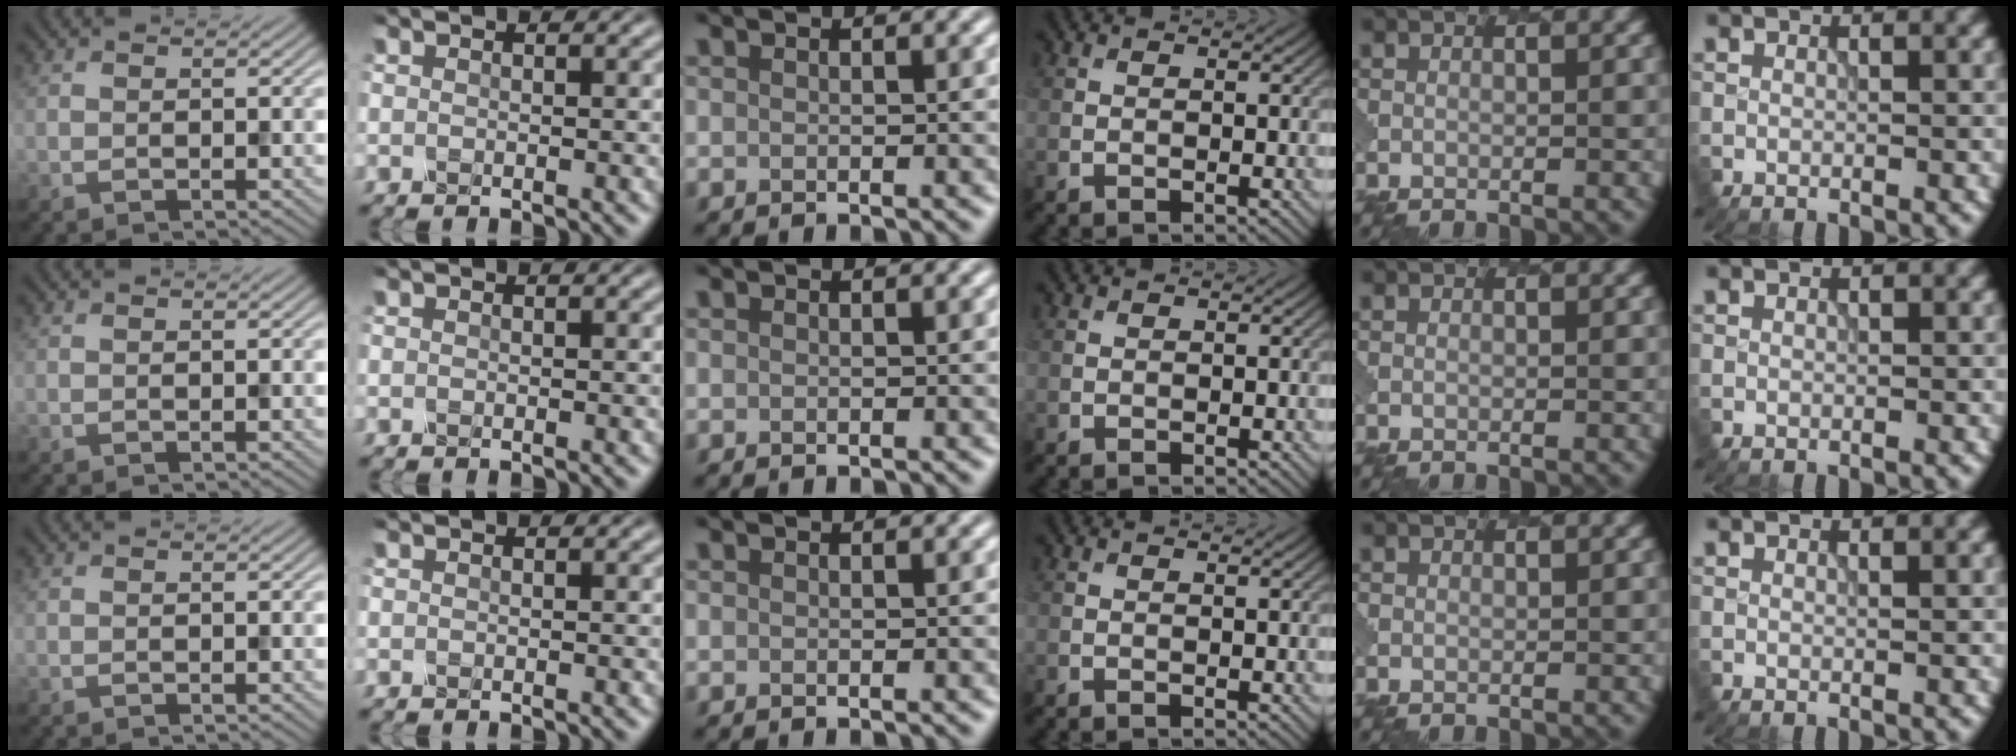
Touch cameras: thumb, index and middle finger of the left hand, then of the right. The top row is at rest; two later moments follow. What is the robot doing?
{"motion": "dispense", "object": "syringe"}